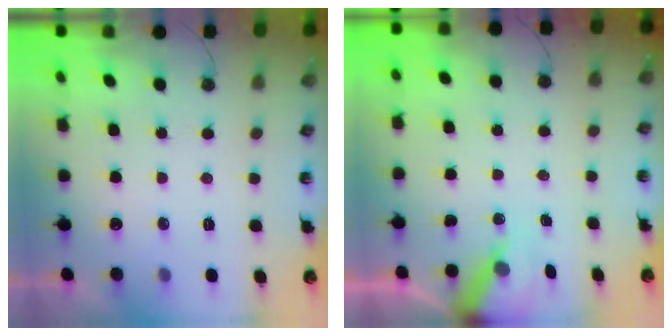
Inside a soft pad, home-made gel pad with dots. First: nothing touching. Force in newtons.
{"total": 6.8, "press": 6.8, "slide": 0.4}